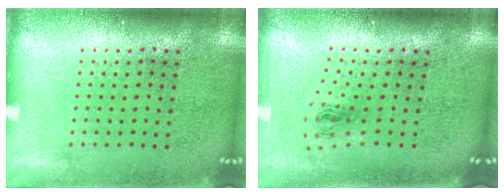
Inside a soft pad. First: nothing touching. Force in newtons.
{"total": 1.0, "press": 0.4, "slide": 0.9}